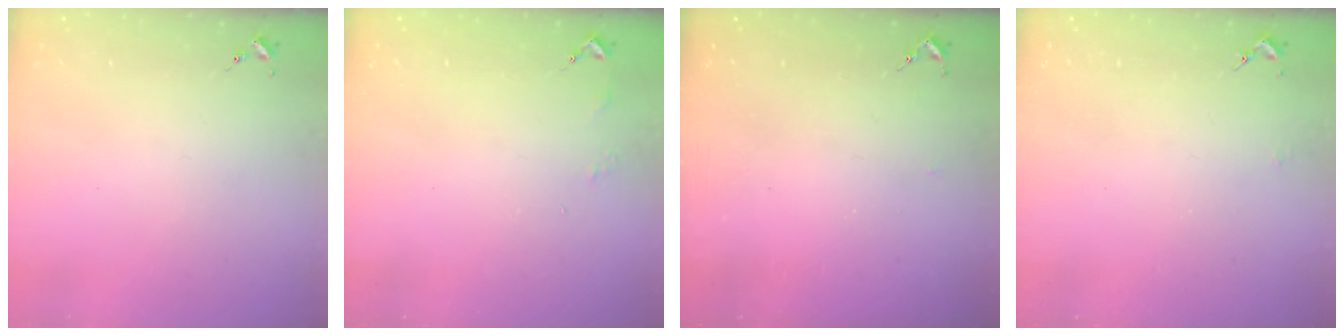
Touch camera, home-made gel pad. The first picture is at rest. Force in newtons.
{"total": 2.9, "press": 2.8, "slide": 0.3}
{"total": 2.6, "press": 2.5, "slide": 0.3}
{"total": 1.4, "press": 1.4, "slide": 0.1}